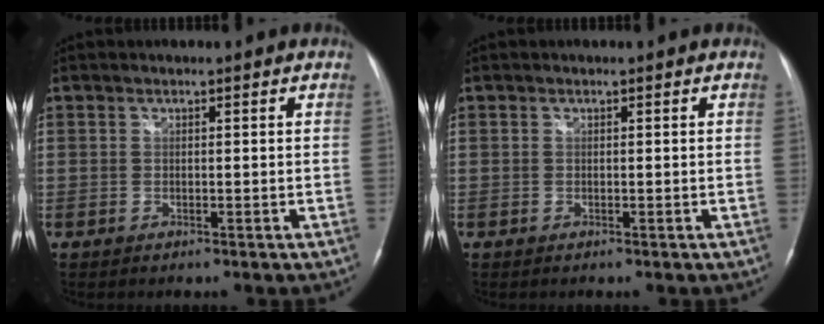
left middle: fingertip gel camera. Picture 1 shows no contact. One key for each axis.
{"total": 0.0}